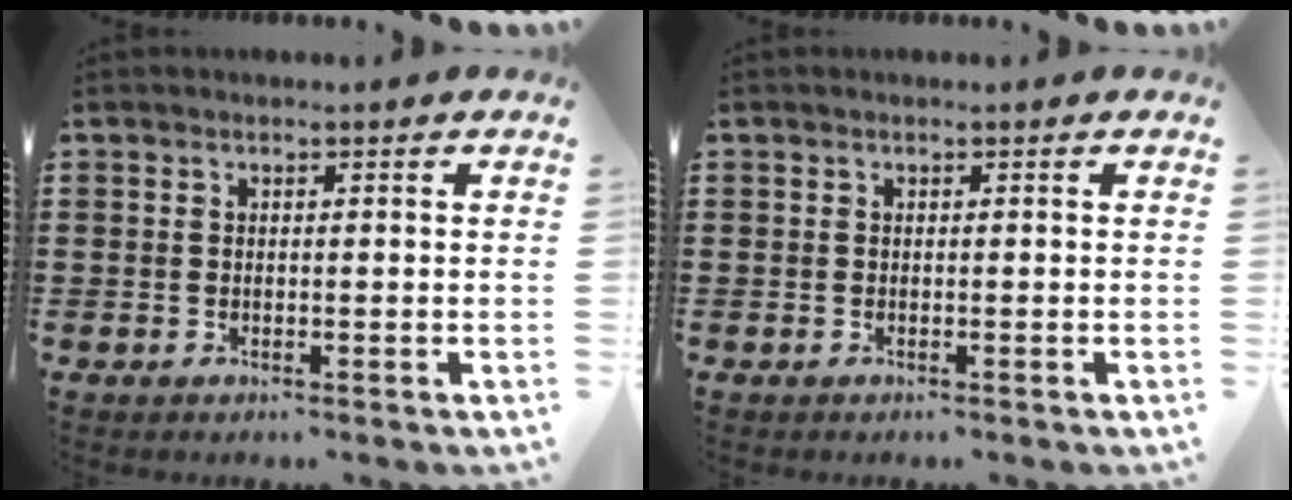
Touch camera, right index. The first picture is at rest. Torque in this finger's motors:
{"motor_torque": [-0.02, -0.02, -0.01, -0.05]}